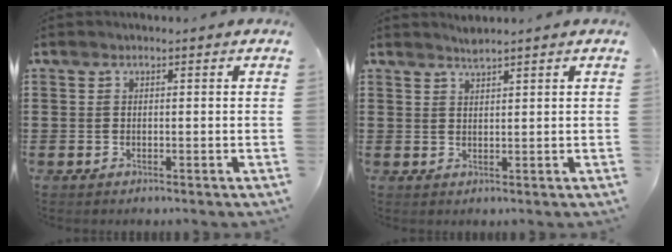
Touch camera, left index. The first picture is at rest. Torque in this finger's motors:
{"motor_torque": [0.43, -0.31, 0.00, 0.03]}